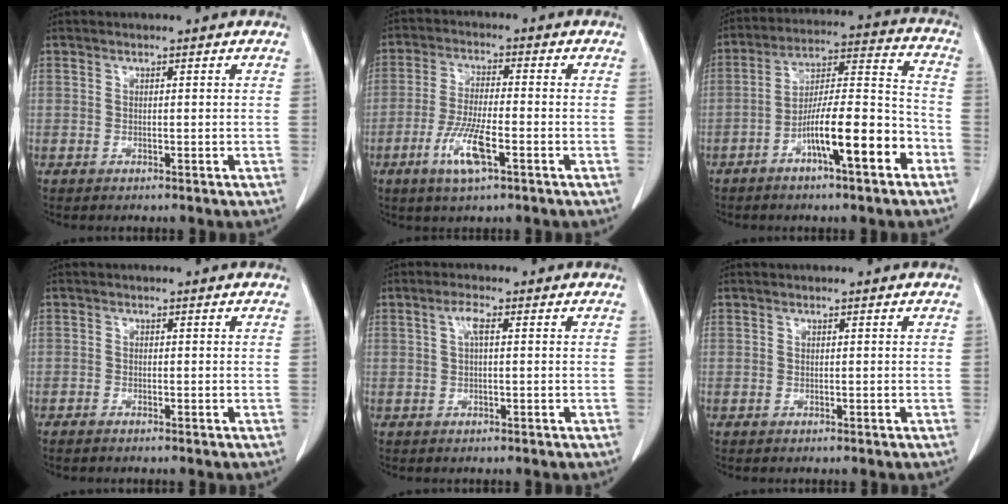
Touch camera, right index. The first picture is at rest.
{"total": 8.3, "force": [-3.7, 1.8, 7.2], "torque": [-0.150, -0.008, -0.065]}
{"total": 14.3, "force": [-6.5, 2.2, 12.5], "torque": [-0.211, 0.015, -0.107]}
{"total": 1.2, "force": [-0.8, 0.6, 0.6], "torque": [-0.016, 0.000, -0.013]}
{"total": 2.7, "force": [0.7, 0.9, 2.5], "torque": [-0.056, 0.011, 0.014]}
{"total": 0.0}